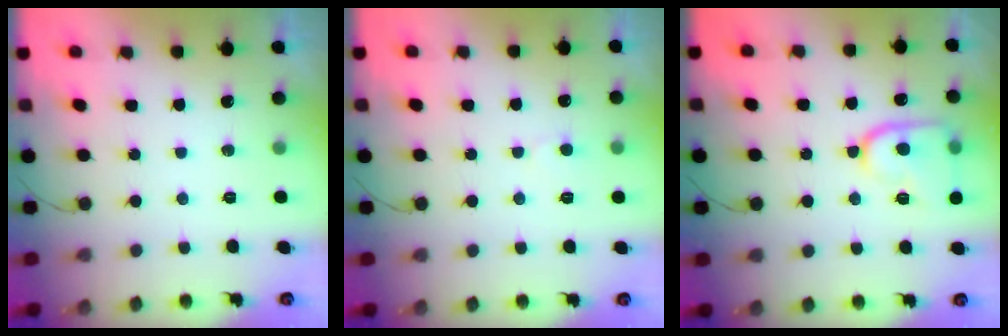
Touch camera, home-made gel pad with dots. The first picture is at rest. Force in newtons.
{"total": 3.7, "press": 3.7, "slide": 0.3}
{"total": 13.3, "press": 13.2, "slide": 1.4}